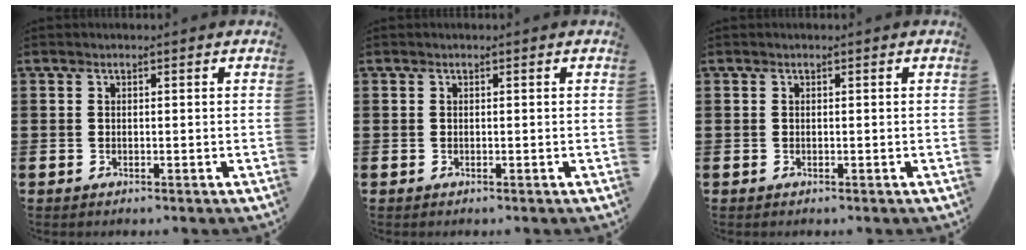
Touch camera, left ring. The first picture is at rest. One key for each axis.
{"total": 0.0}
{"total": 0.0}